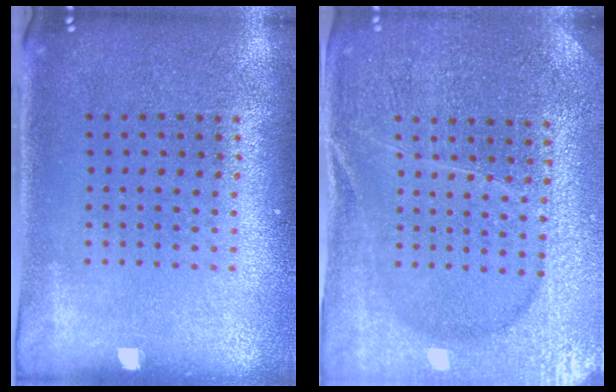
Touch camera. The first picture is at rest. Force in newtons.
{"total": 4.0, "press": 3.9, "slide": 1.1}